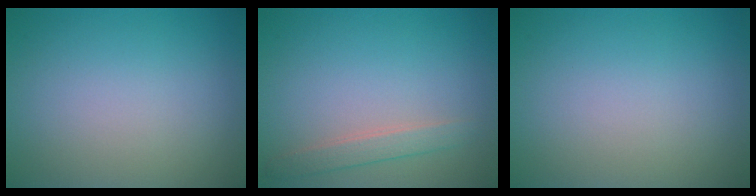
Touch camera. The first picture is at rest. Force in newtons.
{"total": 1.7, "press": 1.7, "slide": 0.1}
{"total": 0.0}